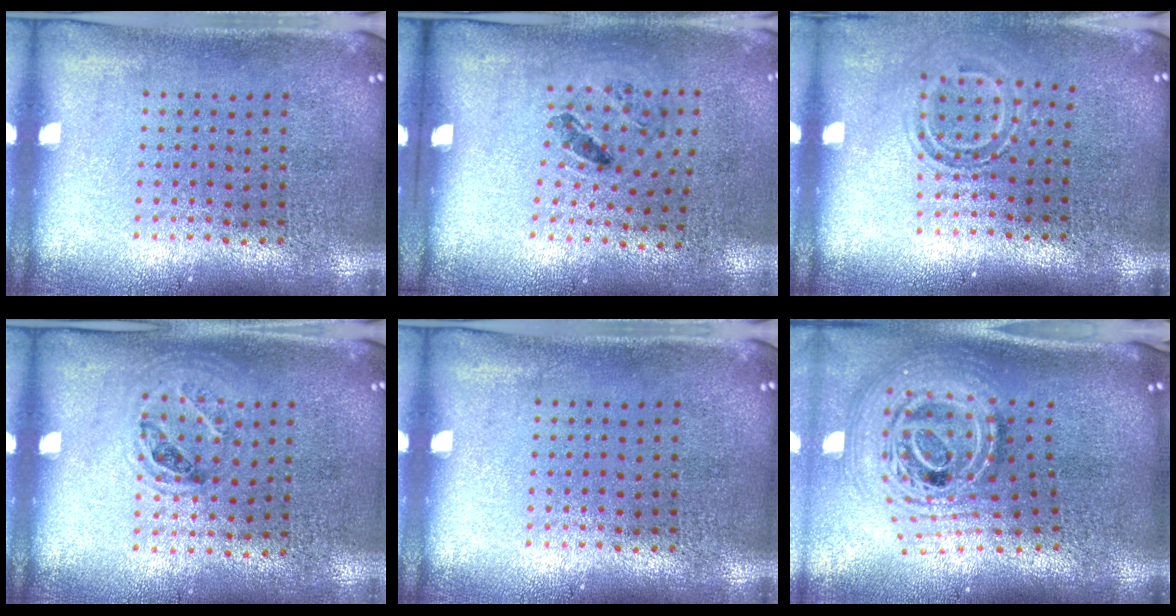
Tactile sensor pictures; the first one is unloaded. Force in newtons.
{"total": 1.3, "press": 0.7, "slide": 1.1}
{"total": 1.6, "press": 1.0, "slide": 1.2}
{"total": 1.1, "press": 0.9, "slide": 0.6}
{"total": 0.0}
{"total": 2.9, "press": 2.0, "slide": 2.1}